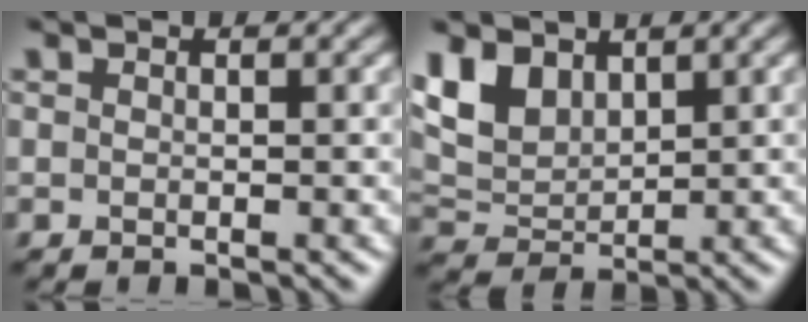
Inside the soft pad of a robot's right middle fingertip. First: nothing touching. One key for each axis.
{"total": 4.8, "fx": 2.6, "fy": 3.0, "fz": 2.7, "tx": -0.063, "ty": -0.003, "tz": 0.051}